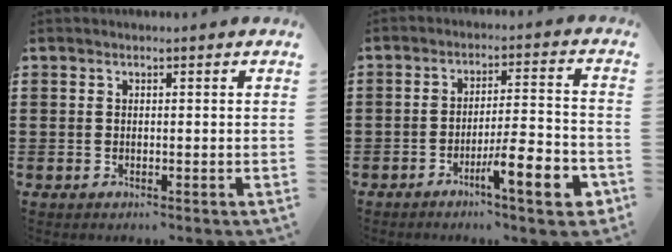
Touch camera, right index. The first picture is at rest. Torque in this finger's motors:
{"motor_torque": [1.63, -0.51, 0.38, 0.09]}